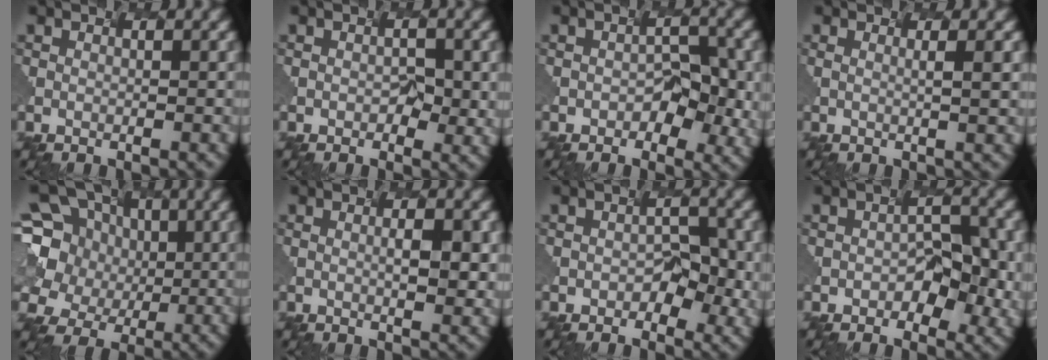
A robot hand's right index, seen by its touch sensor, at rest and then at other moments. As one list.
[{"total": 1.3, "force": [-0.3, 0.9, 0.8], "torque": [-0.017, -0.003, 0.005]}, {"total": 3.1, "force": [-1.1, 2.0, 2.1], "torque": [-0.031, -0.003, -0.008]}, {"total": 1.7, "force": [0.4, 0.6, 1.6], "torque": [-0.013, 0.007, -0.011]}, {"total": 9.9, "force": [1.5, 8.9, 4.1], "torque": [-0.112, 0.020, 0.006]}, {"total": 2.2, "force": [0.1, 0.3, 2.1], "torque": [-0.034, 0.000, 0.010]}, {"total": 2.7, "force": [-0.9, 1.8, 1.7], "torque": [-0.027, -0.004, -0.006]}, {"total": 3.8, "force": [-1.1, 2.4, 2.8], "torque": [-0.044, -0.003, -0.009]}]